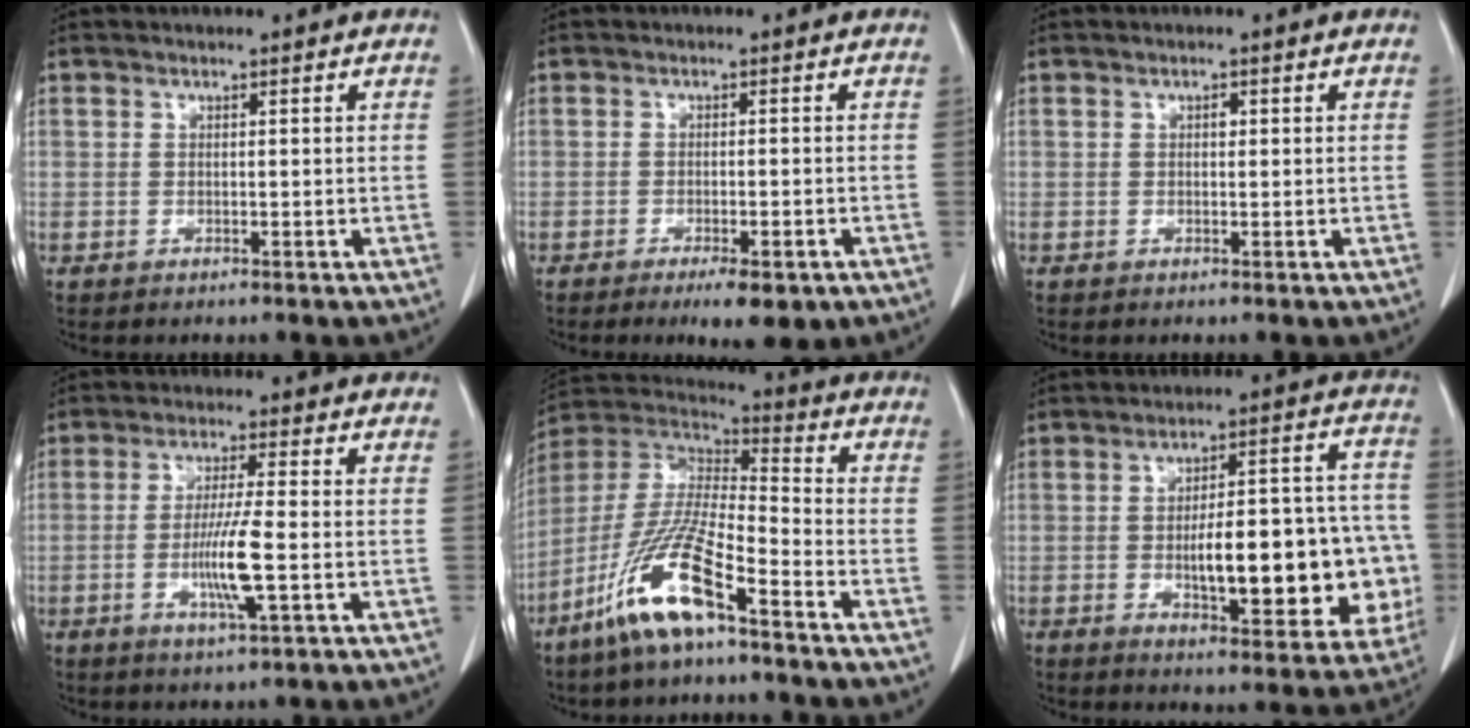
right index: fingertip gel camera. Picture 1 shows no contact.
{"total": 5.5, "force": [-3.3, 1.3, 4.2], "torque": [-0.052, -0.008, -0.041]}
{"total": 0.8, "force": [0.2, 0.5, 0.6], "torque": [-0.008, 0.002, 0.001]}
{"total": 7.6, "force": [-1.8, 0.0, 7.4], "torque": [-0.140, -0.010, -0.033]}
{"total": 14.5, "force": [-8.7, 1.9, 11.5], "torque": [-0.242, -0.020, -0.170]}
{"total": 19.4, "force": [-3.3, 5.8, 18.2], "torque": [-0.196, 0.037, -0.028]}